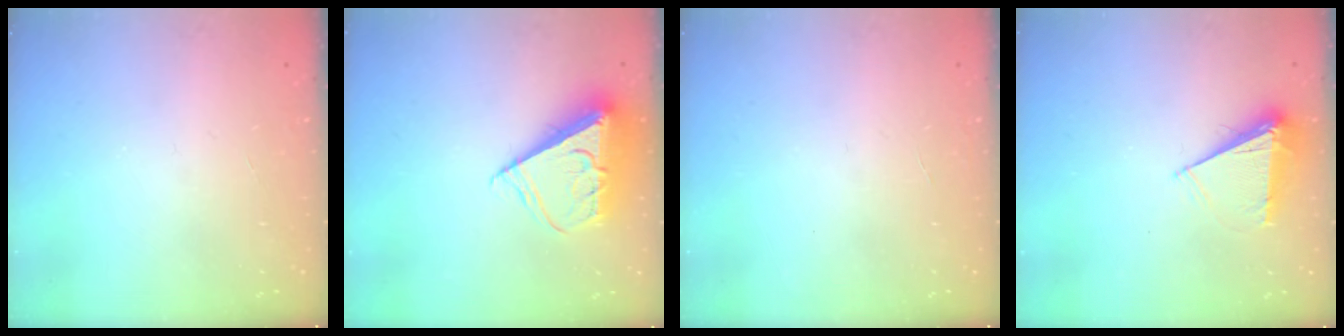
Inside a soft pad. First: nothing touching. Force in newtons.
{"total": 10.5, "press": 10.4, "slide": 0.5}
{"total": 0.0}
{"total": 7.2, "press": 7.2, "slide": 0.8}